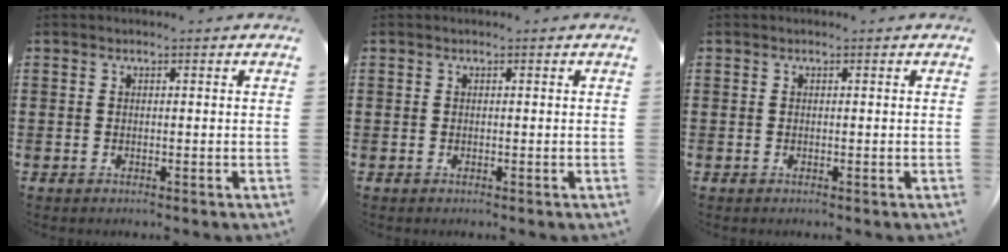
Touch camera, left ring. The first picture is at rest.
{"total": 0.0}
{"total": 0.0}